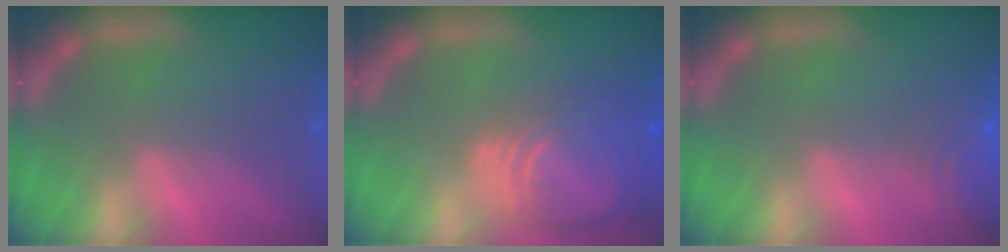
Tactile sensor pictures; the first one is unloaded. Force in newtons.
{"total": 10.0}
{"total": 5.0}